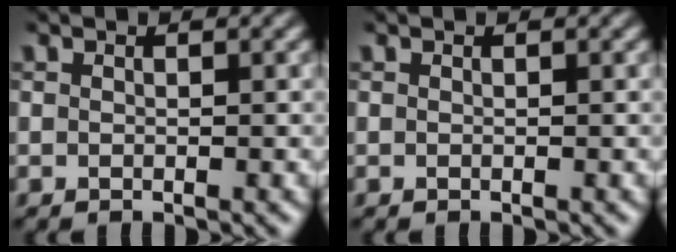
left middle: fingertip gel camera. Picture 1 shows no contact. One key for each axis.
{"total": 0.0}